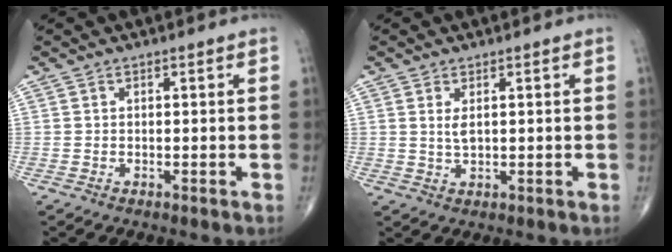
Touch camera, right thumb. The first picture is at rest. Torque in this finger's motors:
{"motor_torque": [-0.13, 0.12, -0.09, -0.11, 0.07]}